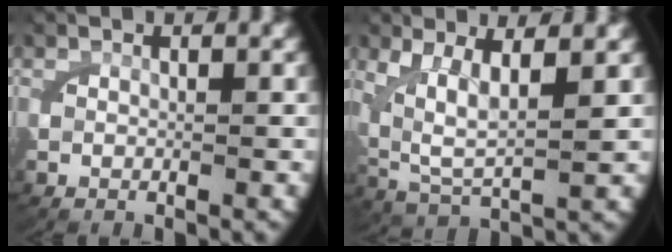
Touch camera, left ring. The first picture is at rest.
{"total": 6.3, "force": [1.5, 3.8, 4.8], "torque": [-0.114, -0.028, 0.049]}